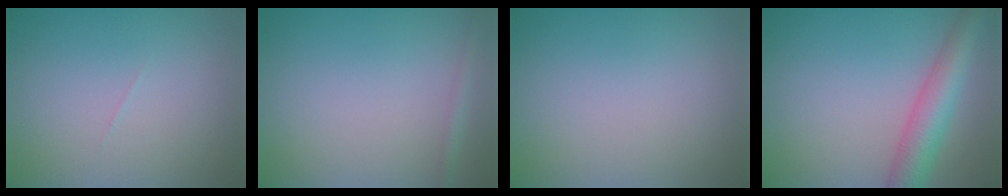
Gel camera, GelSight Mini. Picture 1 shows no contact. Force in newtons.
{"total": 1.1, "press": 1.1, "slide": 0.1}
{"total": 0.0}
{"total": 5.2, "press": 5.2, "slide": 0.3}